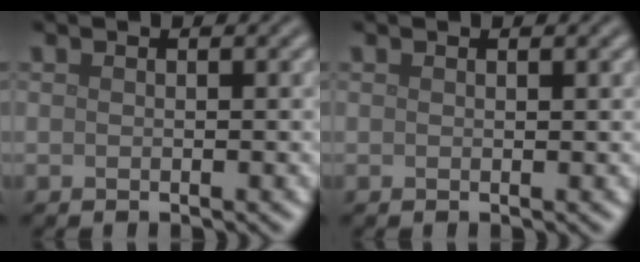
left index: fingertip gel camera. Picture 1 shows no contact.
{"total": 0.0}